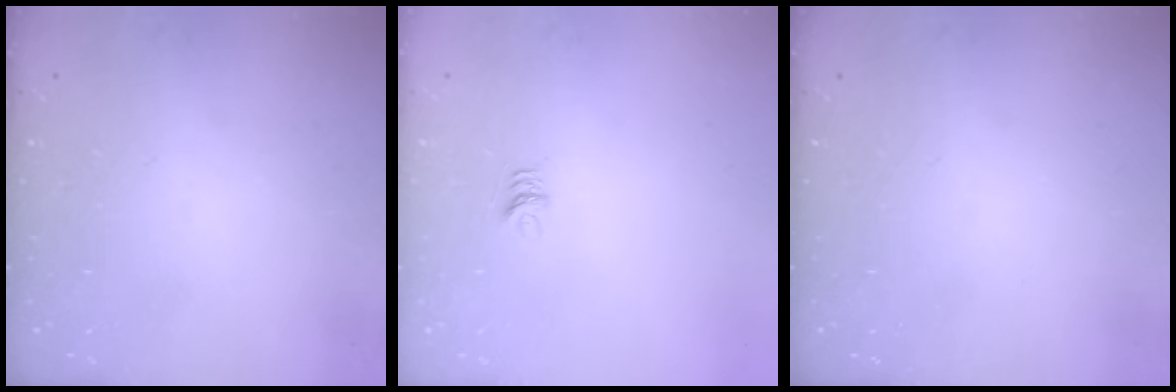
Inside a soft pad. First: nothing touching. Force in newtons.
{"total": 3.9, "press": 3.9, "slide": 0.3}
{"total": 0.0}